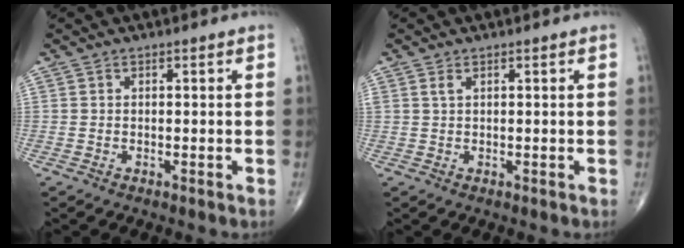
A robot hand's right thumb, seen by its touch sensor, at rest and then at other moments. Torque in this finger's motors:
{"motor_torque": [-0.04, -0.02, 0.30, 0.18, 0.02]}